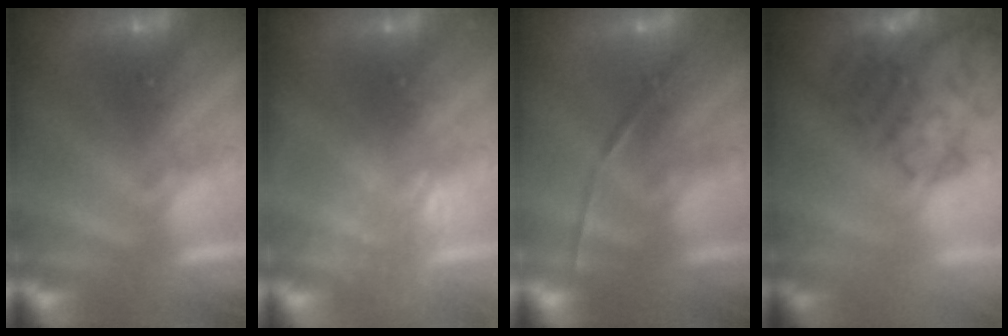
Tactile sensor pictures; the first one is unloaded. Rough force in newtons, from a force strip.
{"total": 2.2}
{"total": 1.7}
{"total": 4.2}